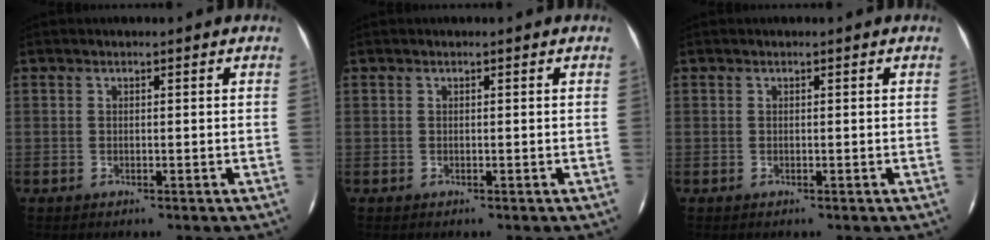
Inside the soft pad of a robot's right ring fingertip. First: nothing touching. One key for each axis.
{"total": 0.0}
{"total": 0.0}